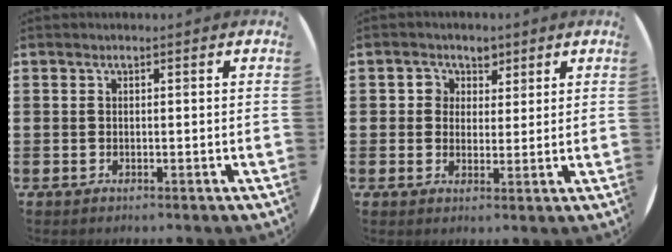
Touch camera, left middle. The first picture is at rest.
{"total": 3.0, "force": [1.6, 2.6, 0.2], "torque": [0.000, 0.006, 0.025]}